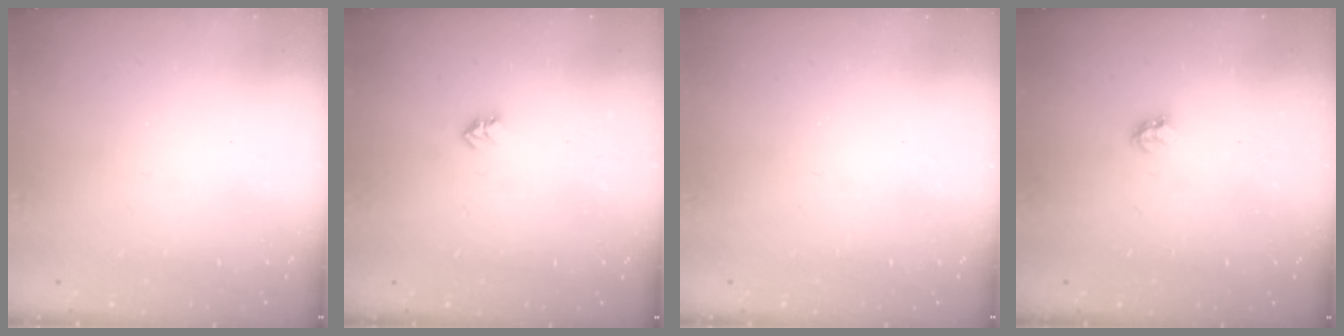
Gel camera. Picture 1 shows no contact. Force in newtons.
{"total": 2.6, "press": 2.6, "slide": 0.4}
{"total": 0.0}
{"total": 2.8, "press": 2.8, "slide": 0.5}